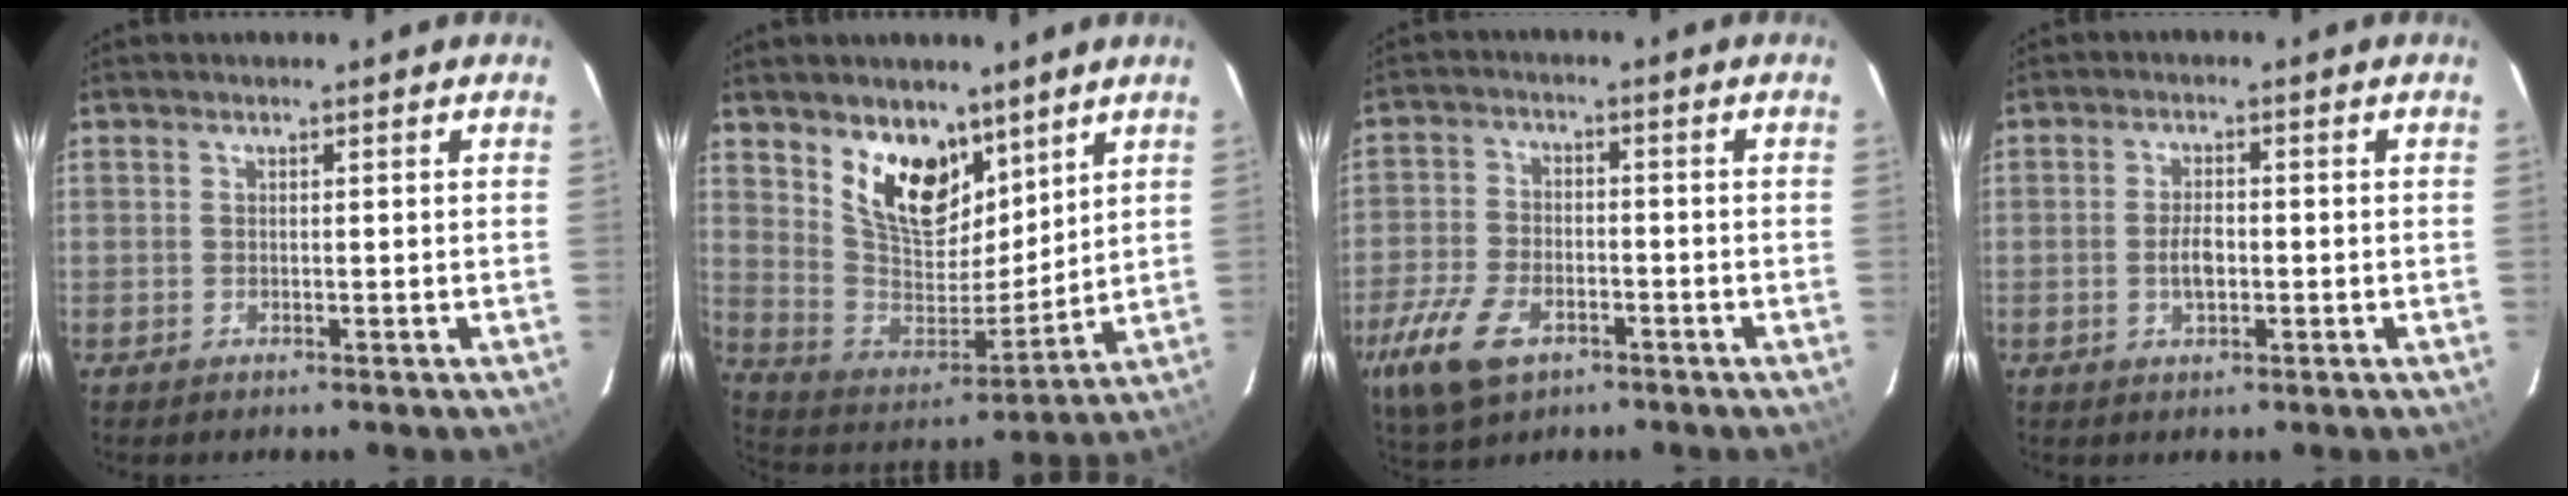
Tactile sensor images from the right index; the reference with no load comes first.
{"total": 15.3, "force": [9.5, 8.3, 8.7], "torque": [-0.166, -0.009, 0.183]}
{"total": 13.9, "force": [-7.6, 7.9, 8.6], "torque": [-0.217, -0.022, -0.141]}
{"total": 3.8, "force": [-0.7, 1.9, 3.2], "torque": [-0.061, 0.002, -0.010]}